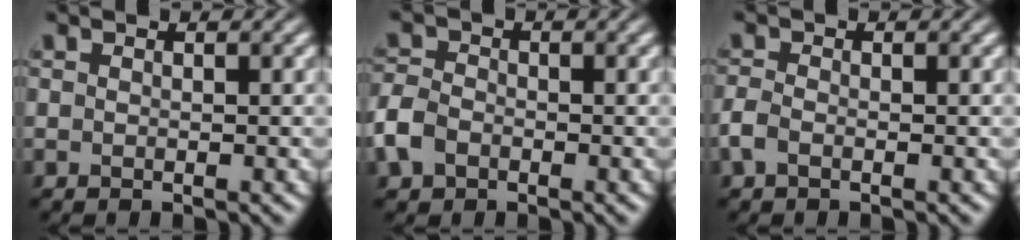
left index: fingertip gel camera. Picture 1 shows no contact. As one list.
[{"total": 2.9, "force": [-1.3, 2.1, 1.5], "torque": [-0.037, 0.005, -0.039]}, {"total": 1.3, "force": [-0.6, 0.7, 0.9], "torque": [-0.022, 0.003, -0.022]}]